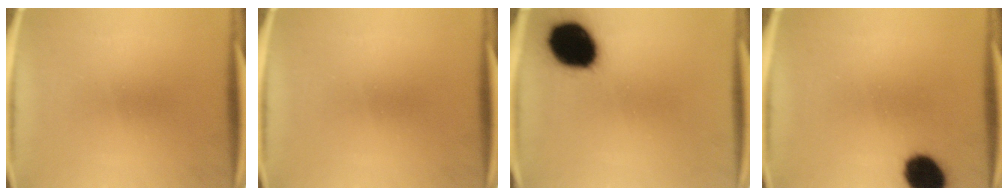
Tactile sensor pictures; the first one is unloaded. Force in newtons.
{"total": 0.0}
{"total": 18.3}
{"total": 10.5}